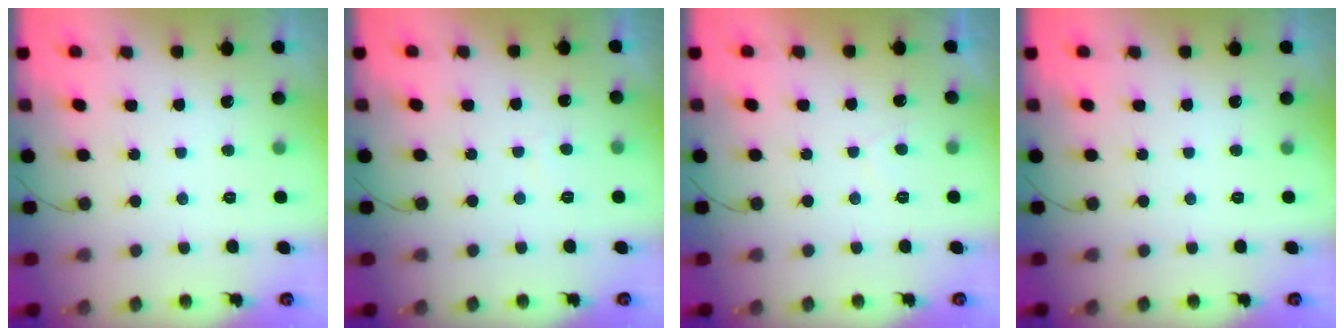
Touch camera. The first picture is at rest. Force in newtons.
{"total": 0.6, "press": 0.4, "slide": 0.4}
{"total": 1.7, "press": 1.5, "slide": 0.7}
{"total": 0.0}